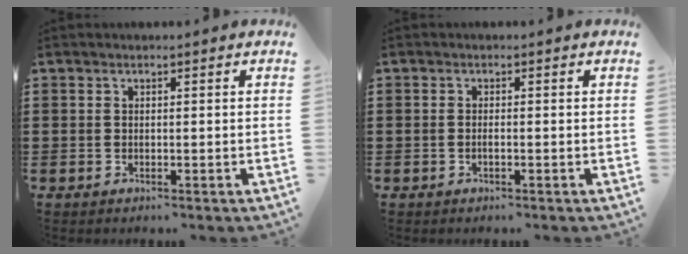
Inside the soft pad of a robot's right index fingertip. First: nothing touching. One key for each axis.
{"total": 0.7, "fx": -0.3, "fy": 0.1, "fz": 0.6, "tx": -0.011, "ty": -0.003, "tz": -0.005}